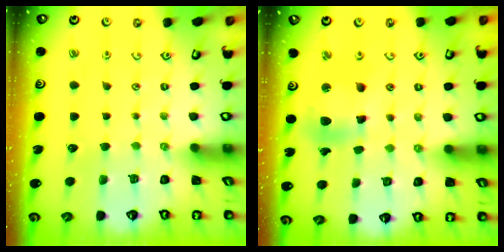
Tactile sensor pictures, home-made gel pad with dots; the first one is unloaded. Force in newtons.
{"total": 11.0, "press": 10.8, "slide": 1.9}